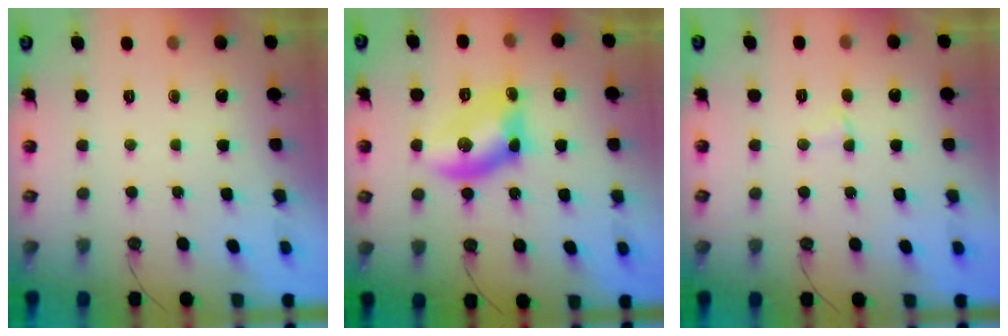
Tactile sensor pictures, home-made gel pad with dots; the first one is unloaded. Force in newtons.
{"total": 11.7, "press": 11.7, "slide": 0.5}
{"total": 2.5, "press": 2.5, "slide": 0.5}